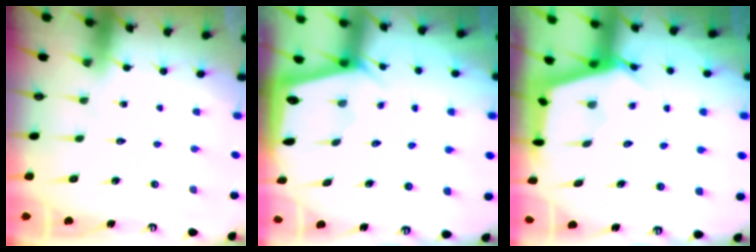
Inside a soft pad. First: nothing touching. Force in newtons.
{"total": 2.0, "press": 2.0, "slide": 0.3}
{"total": 2.7, "press": 2.7, "slide": 0.3}